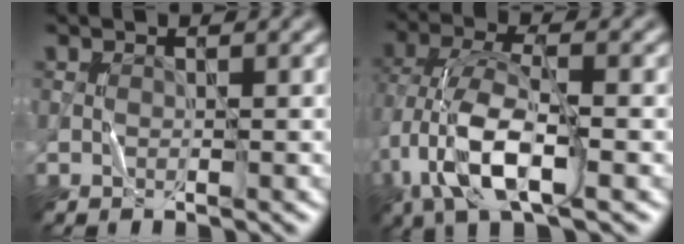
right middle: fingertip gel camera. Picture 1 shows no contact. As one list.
[{"total": 8.7, "force": [-3.1, 3.4, 7.4], "torque": [-0.162, 0.007, -0.068]}]